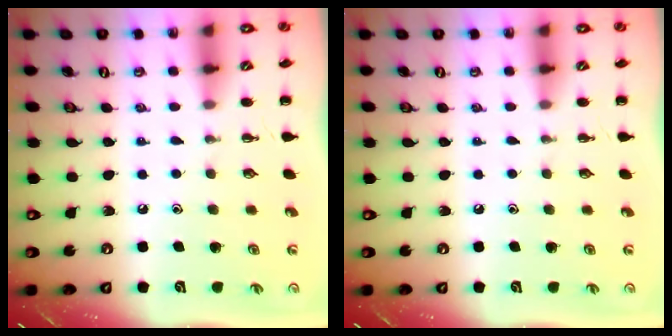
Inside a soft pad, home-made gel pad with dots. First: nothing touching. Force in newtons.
{"total": 0.0}